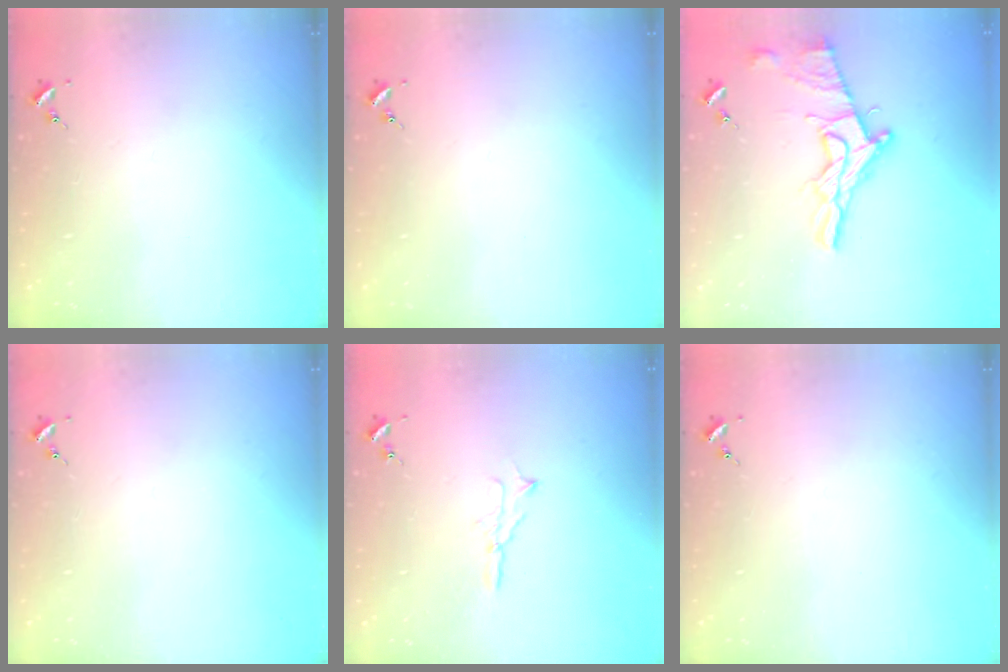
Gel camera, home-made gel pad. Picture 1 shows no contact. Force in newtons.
{"total": 0.0}
{"total": 15.6, "press": 15.5, "slide": 1.6}
{"total": 0.0}
{"total": 4.7, "press": 4.7, "slide": 0.5}
{"total": 0.0}